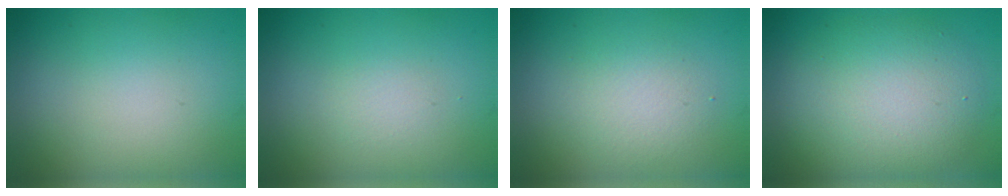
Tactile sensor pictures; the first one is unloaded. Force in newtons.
{"total": 0.8, "press": 0.8, "slide": 0.1}
{"total": 2.4, "press": 2.4, "slide": 0.1}
{"total": 6.6, "press": 6.6, "slide": 0.1}